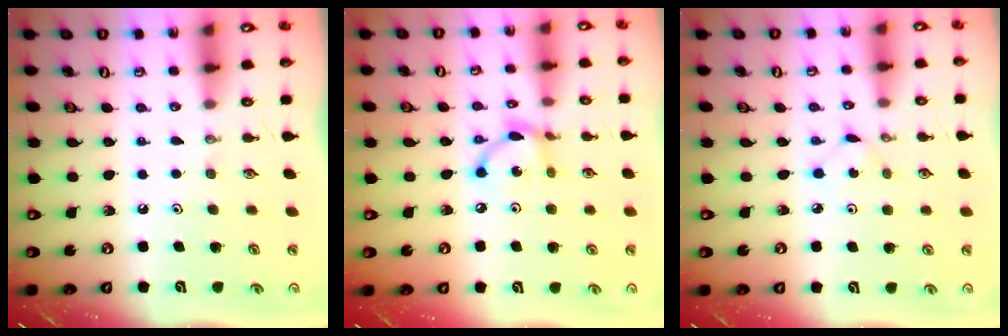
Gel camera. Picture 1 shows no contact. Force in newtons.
{"total": 8.2, "press": 8.2, "slide": 0.5}
{"total": 1.5, "press": 1.4, "slide": 0.2}